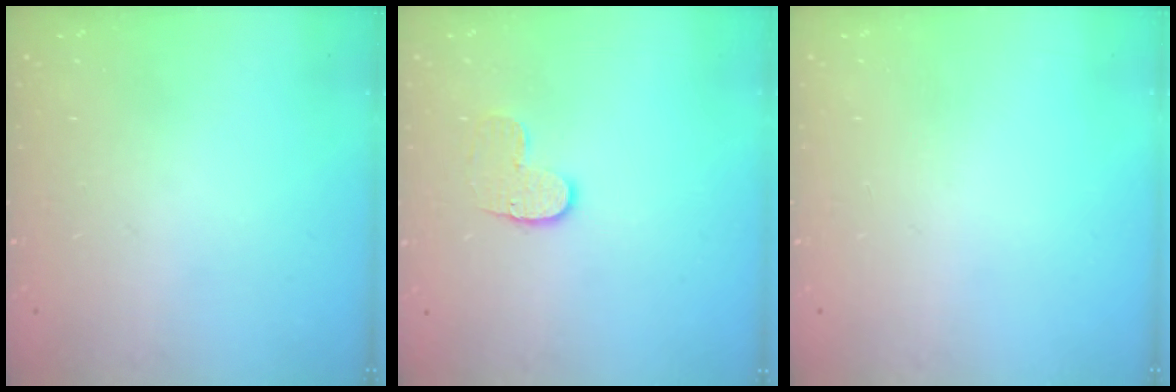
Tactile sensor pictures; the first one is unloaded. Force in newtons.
{"total": 6.3, "press": 6.3, "slide": 0.7}
{"total": 0.0}